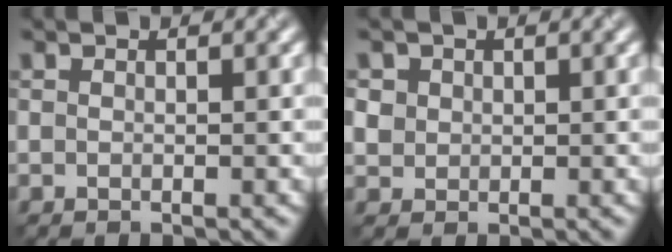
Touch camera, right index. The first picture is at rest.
{"total": 1.0, "force": [0.2, 1.0, -0.3], "torque": [0.001, 0.002, 0.020]}